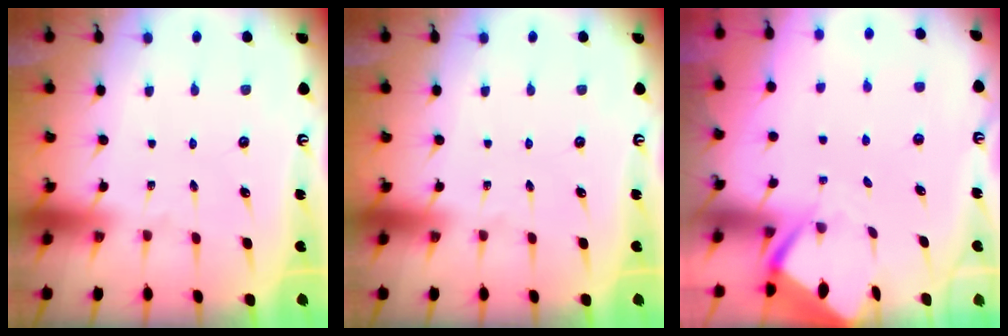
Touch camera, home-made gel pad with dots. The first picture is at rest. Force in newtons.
{"total": 0.0}
{"total": 3.5, "press": 3.5, "slide": 0.3}